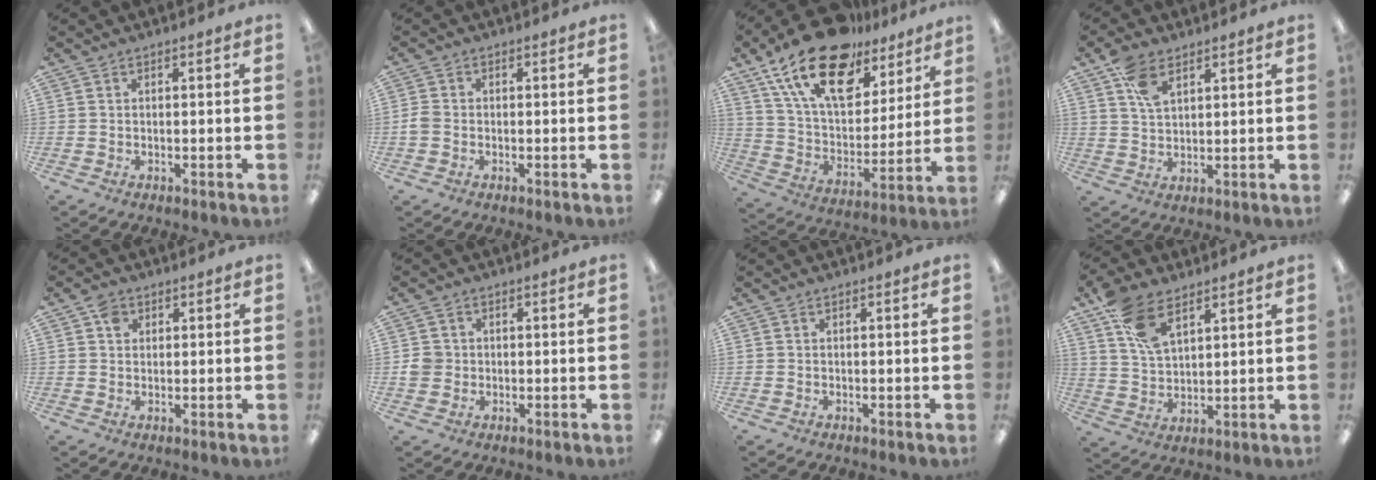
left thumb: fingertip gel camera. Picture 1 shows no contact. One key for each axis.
{"total": 2.3, "fx": -0.6, "fy": 1.7, "fz": 1.4, "tx": -0.030, "ty": 0.002, "tz": -0.013}
{"total": 22.3, "fx": 14.4, "fy": 11.1, "fz": 12.9, "tx": -0.236, "ty": -0.078, "tz": 0.254}
{"total": 7.1, "fx": 4.2, "fy": 3.6, "fz": 4.4, "tx": -0.089, "ty": -0.006, "tz": 0.078}
{"total": 2.9, "fx": 1.3, "fy": 2.3, "fz": 1.1, "tx": -0.018, "ty": 0.001, "tz": 0.022}
{"total": 3.3, "fx": -0.1, "fy": 3.2, "fz": 0.8, "tx": -0.010, "ty": 0.003, "tz": -0.003}
{"total": 0.0}
{"total": 11.0, "fx": 6.5, "fy": 5.7, "fz": 6.8, "tx": -0.130, "ty": -0.018, "tz": 0.125}